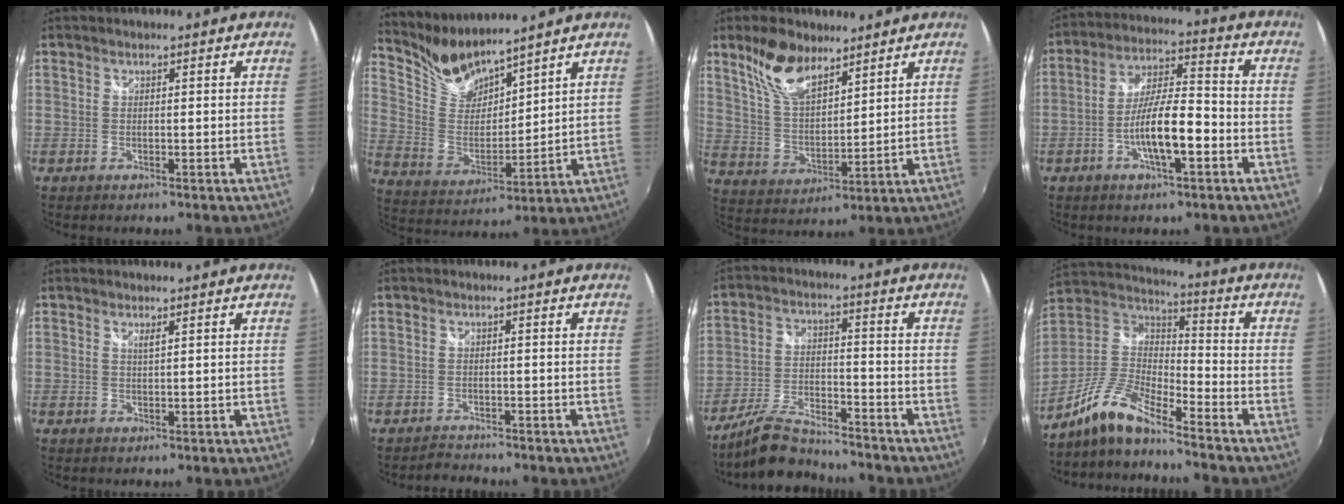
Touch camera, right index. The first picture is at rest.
{"total": 9.1, "force": [8.8, 1.3, 2.2], "torque": [-0.054, -0.015, 0.184]}
{"total": 11.0, "force": [7.8, 4.8, 6.1], "torque": [-0.121, 0.013, 0.159]}
{"total": 10.9, "force": [-3.9, 2.5, 9.9], "torque": [-0.188, 0.004, -0.068]}
{"total": 1.0, "force": [0.6, 0.0, 0.8], "torque": [-0.014, 0.000, 0.010]}
{"total": 1.9, "force": [-1.9, 0.5, -0.3], "torque": [-0.004, 0.001, -0.036]}
{"total": 10.6, "force": [-9.6, 2.2, 3.8], "torque": [-0.091, -0.002, -0.174]}
{"total": 12.0, "force": [-9.5, 2.5, 7.0], "torque": [-0.158, 0.005, -0.193]}